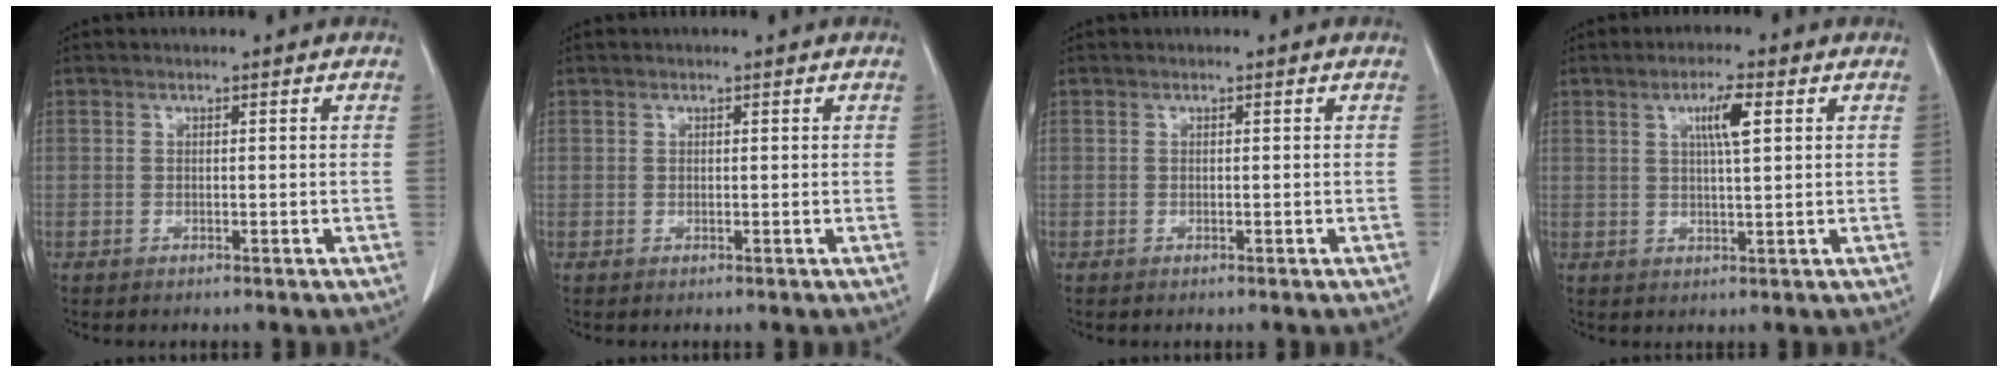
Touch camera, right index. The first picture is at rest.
{"total": 0.0}
{"total": 0.0}
{"total": 4.7, "force": [1.7, 0.4, 4.3], "torque": [-0.077, 0.001, 0.029]}